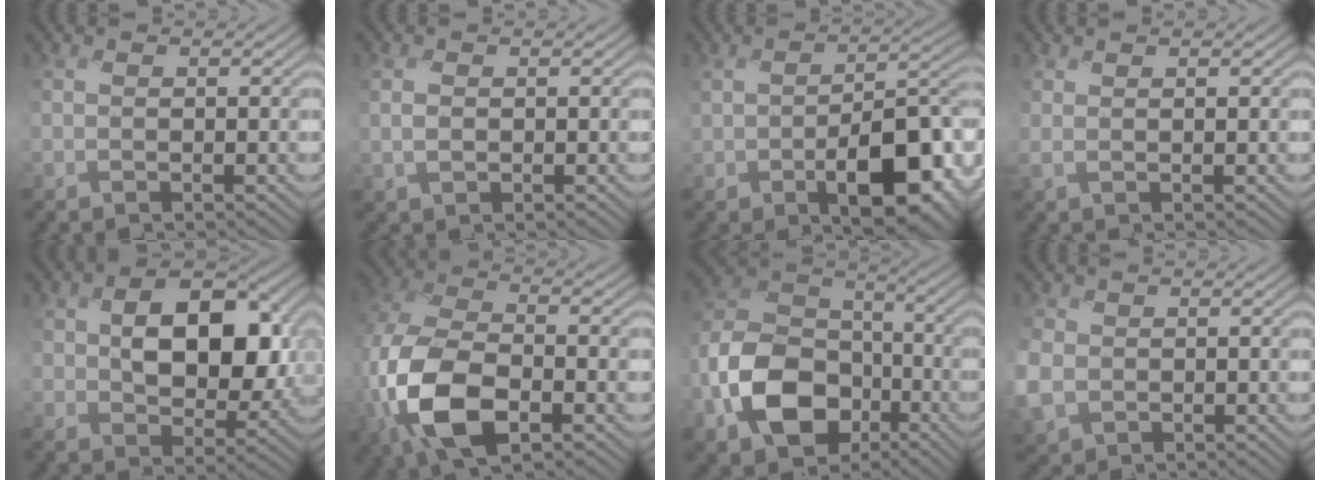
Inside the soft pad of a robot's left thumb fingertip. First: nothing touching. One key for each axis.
{"total": 1.9, "fx": -0.2, "fy": 1.3, "fz": 1.4, "tx": -0.034, "ty": -0.001, "tz": -0.003}
{"total": 11.6, "fx": -4.0, "fy": 6.4, "fz": 8.8, "tx": -0.140, "ty": -0.035, "tz": -0.052}
{"total": 0.8, "fx": 0.6, "fy": -0.2, "fz": 0.6, "tx": -0.008, "ty": 0.001, "tz": 0.006}
{"total": 11.3, "fx": 1.2, "fy": 7.8, "fz": 8.1, "tx": -0.141, "ty": -0.009, "tz": 0.019}
{"total": 13.9, "fx": -5.6, "fy": 7.7, "fz": 10.1, "tx": -0.282, "ty": -0.039, "tz": -0.111}
{"total": 12.7, "fx": -6.1, "fy": 8.8, "fz": 6.7, "tx": -0.152, "ty": -0.016, "tz": -0.134}
{"total": 4.5, "fx": -0.9, "fy": 3.8, "fz": 2.2, "tx": -0.094, "ty": -0.018, "tz": -0.021}